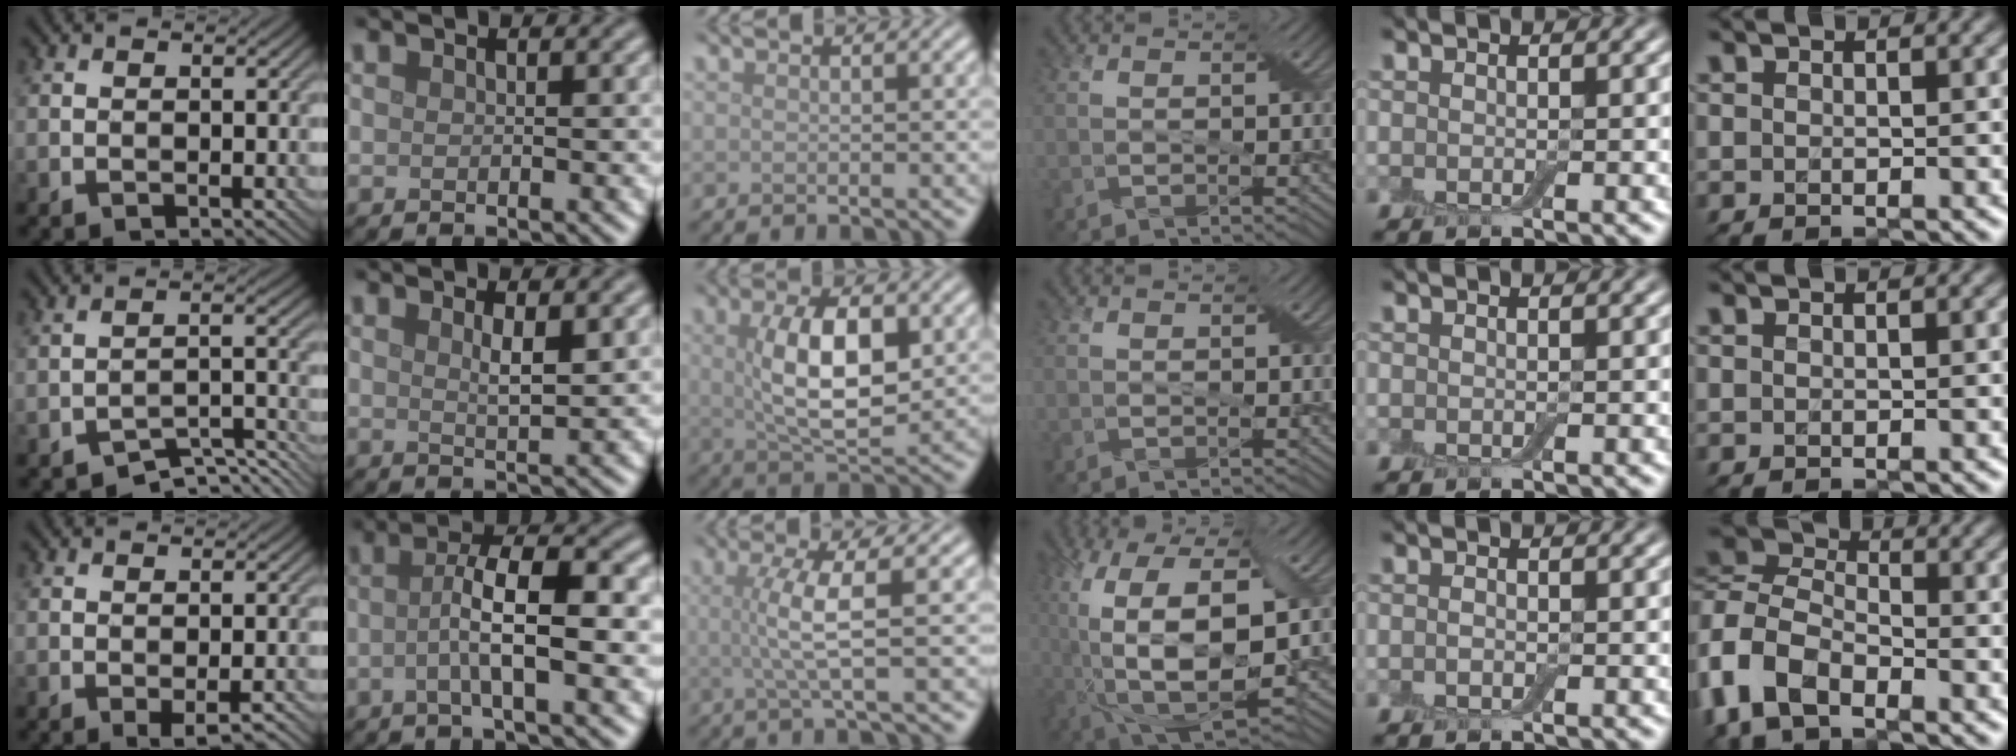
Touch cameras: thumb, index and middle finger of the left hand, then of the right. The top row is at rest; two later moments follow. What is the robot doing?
{"motion": "wrap", "object": "bandage"}